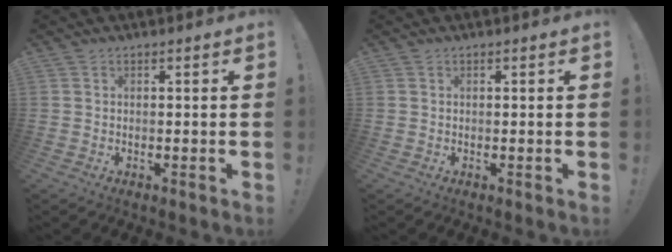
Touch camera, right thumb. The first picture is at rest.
{"total": 0.0}